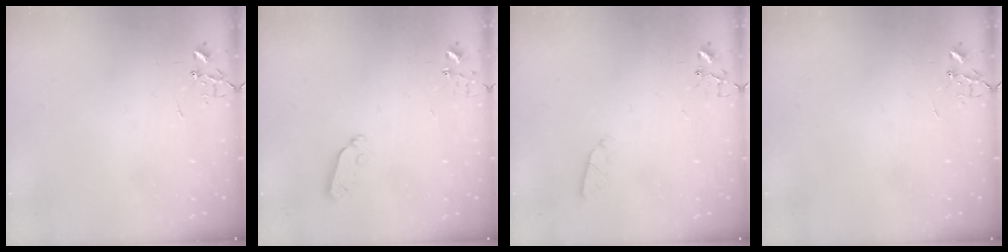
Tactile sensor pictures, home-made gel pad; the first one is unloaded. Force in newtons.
{"total": 3.7, "press": 3.6, "slide": 0.5}
{"total": 2.9, "press": 2.8, "slide": 0.5}
{"total": 0.0}